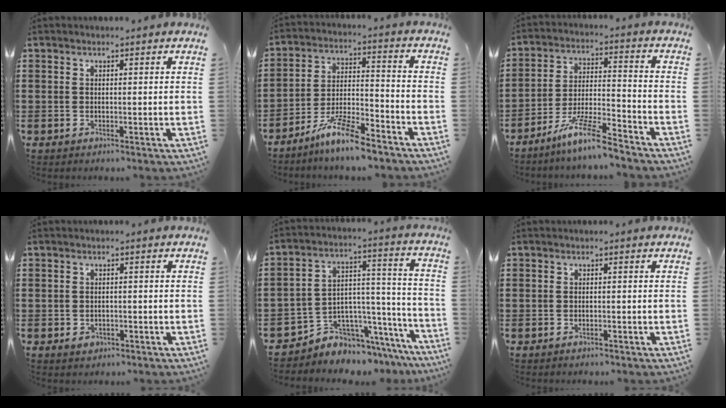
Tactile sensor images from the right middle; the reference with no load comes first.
{"total": 8.7, "force": [-7.2, 1.0, 4.9], "torque": [-0.100, 0.004, -0.135]}
{"total": 9.0, "force": [-7.4, 0.4, 5.1], "torque": [-0.104, -0.001, -0.143]}
{"total": 1.1, "force": [-0.6, 0.8, 0.6], "torque": [-0.015, -0.001, -0.013]}
{"total": 5.4, "force": [-4.5, 2.9, -0.4], "torque": [-0.003, -0.002, -0.086]}
{"total": 0.7, "force": [-0.7, 0.1, 0.2], "torque": [-0.006, -0.002, -0.013]}